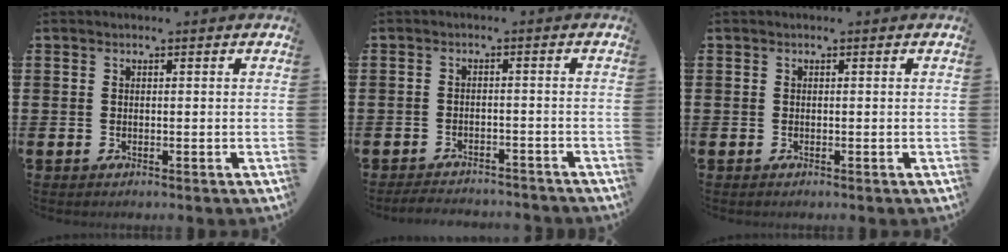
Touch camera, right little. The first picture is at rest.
{"total": 2.3, "force": [-2.3, 0.1, 0.1], "torque": [-0.006, 0.002, -0.050]}
{"total": 0.0}